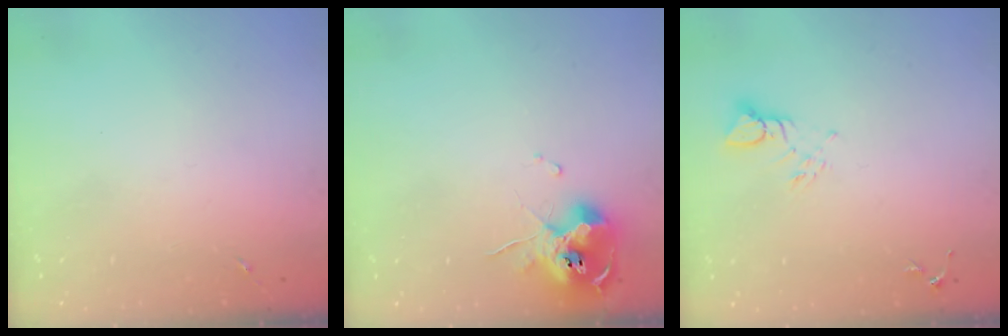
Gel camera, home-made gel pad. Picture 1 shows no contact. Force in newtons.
{"total": 10.6, "press": 10.5, "slide": 1.2}
{"total": 3.9, "press": 3.9, "slide": 0.5}